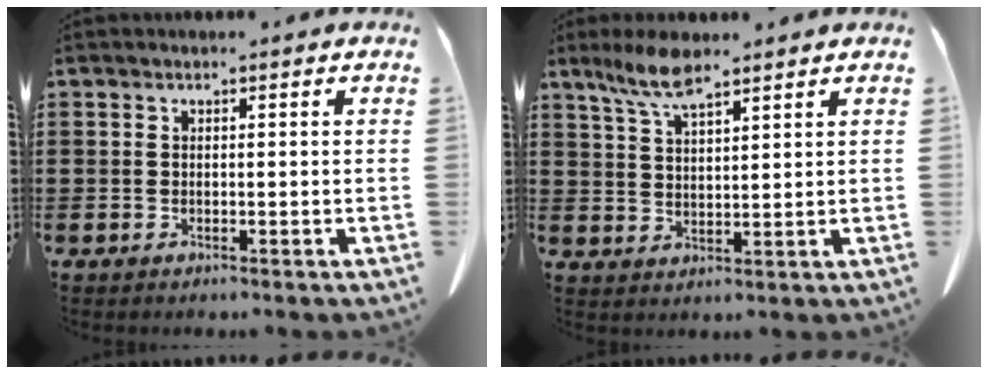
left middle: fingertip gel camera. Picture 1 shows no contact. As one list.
[{"total": 6.2, "force": [4.5, 1.5, 4.1], "torque": [-0.091, -0.003, 0.080]}]